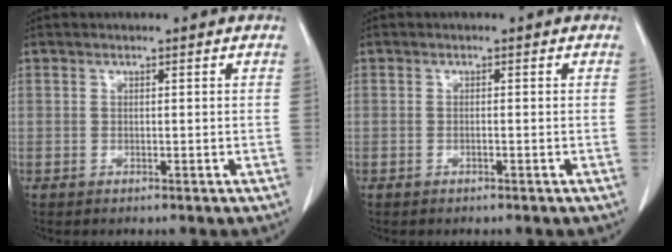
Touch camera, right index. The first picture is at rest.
{"total": 0.0}